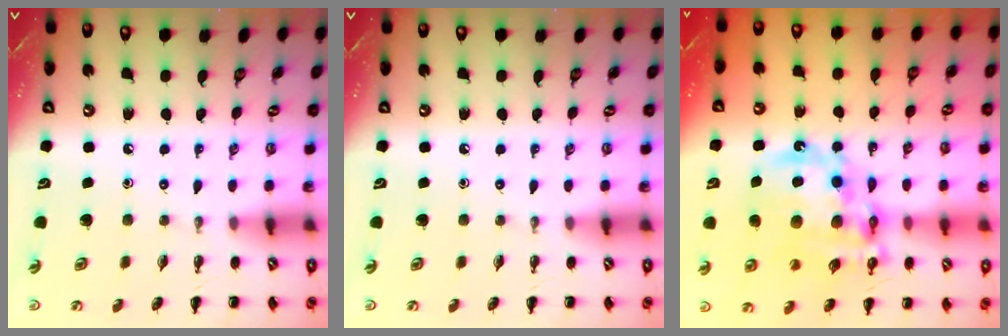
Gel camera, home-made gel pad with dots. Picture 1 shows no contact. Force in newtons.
{"total": 0.0}
{"total": 19.7, "press": 19.1, "slide": 4.8}